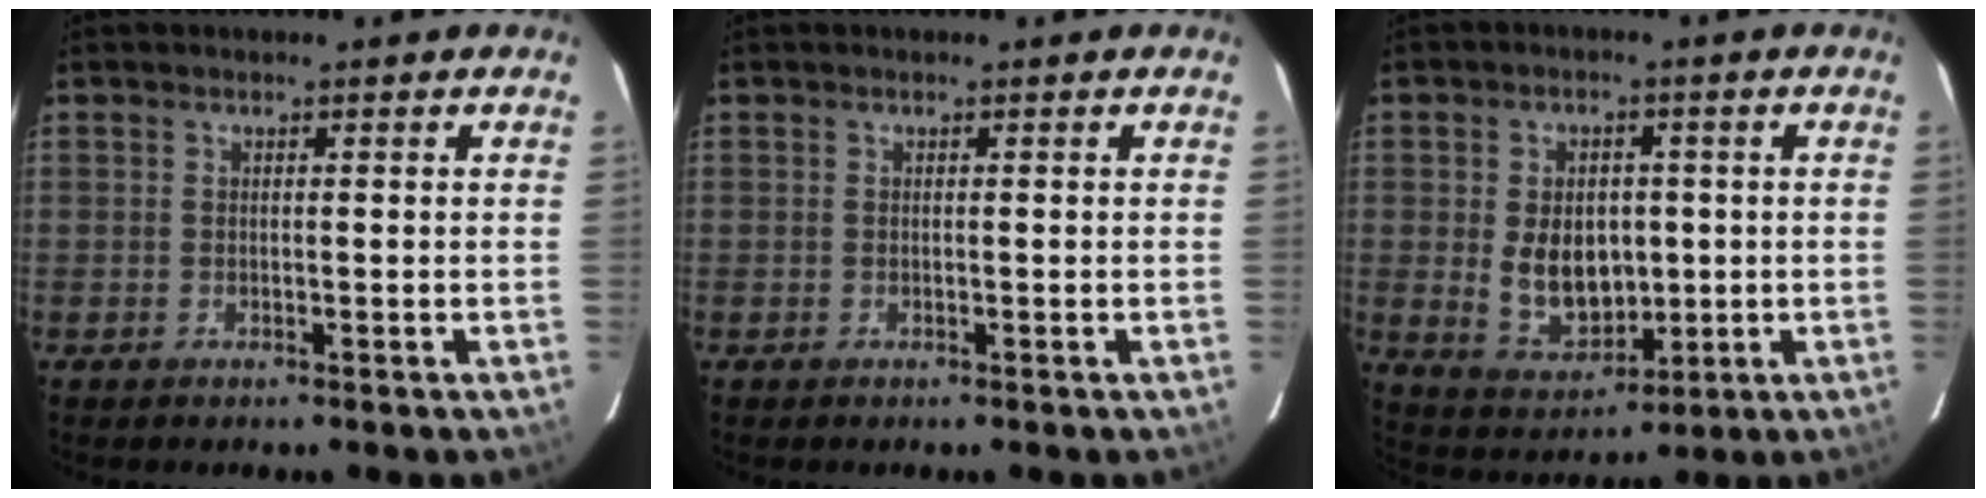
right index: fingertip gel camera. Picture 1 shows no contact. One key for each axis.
{"total": 0.0}
{"total": 10.1, "fx": -0.1, "fy": 7.2, "fz": 7.1, "tx": -0.144, "ty": -0.002, "tz": 0.019}